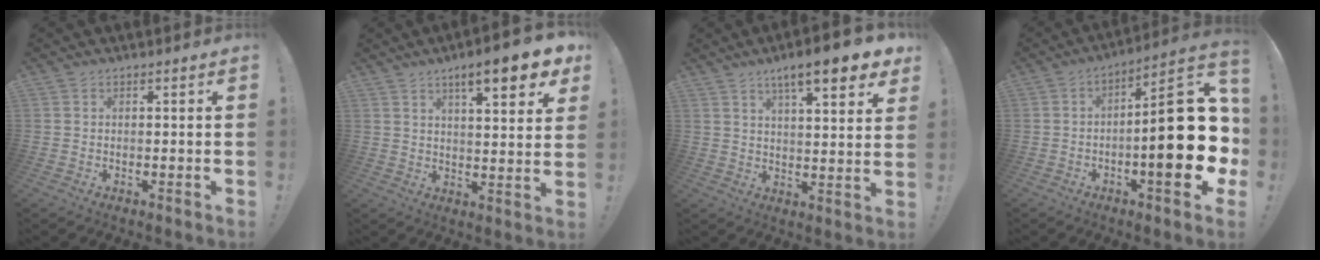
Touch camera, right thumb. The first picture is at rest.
{"total": 11.5, "force": [6.7, 2.1, 9.1], "torque": [-0.125, -0.038, 0.103]}
{"total": 11.8, "force": [7.5, 2.0, 8.9], "torque": [-0.134, -0.043, 0.119]}
{"total": 23.8, "force": [-2.7, 7.3, 22.5], "torque": [-0.308, 0.015, -0.039]}